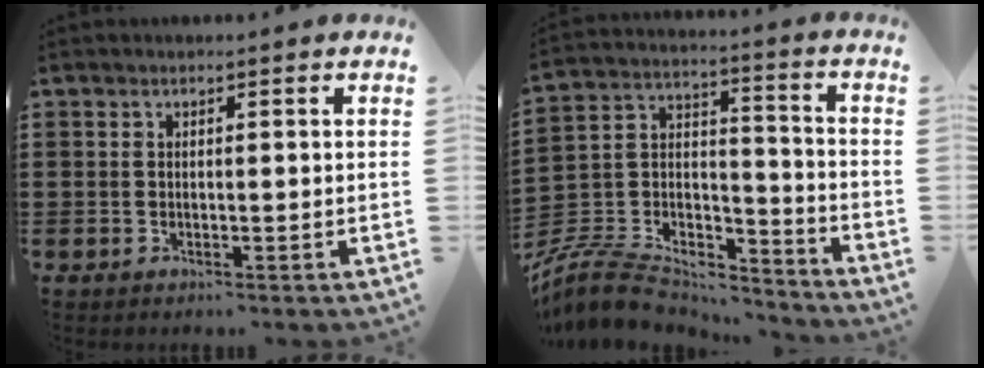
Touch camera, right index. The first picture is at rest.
{"total": 9.7, "force": [-8.5, 3.5, 3.2], "torque": [-0.083, 0.012, -0.169]}